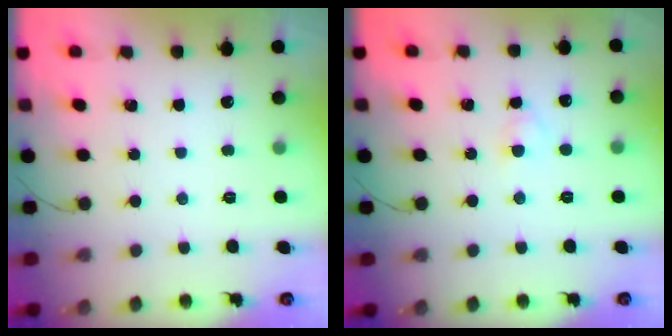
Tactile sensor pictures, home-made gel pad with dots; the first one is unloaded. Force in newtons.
{"total": 2.6, "press": 2.4, "slide": 1.1}